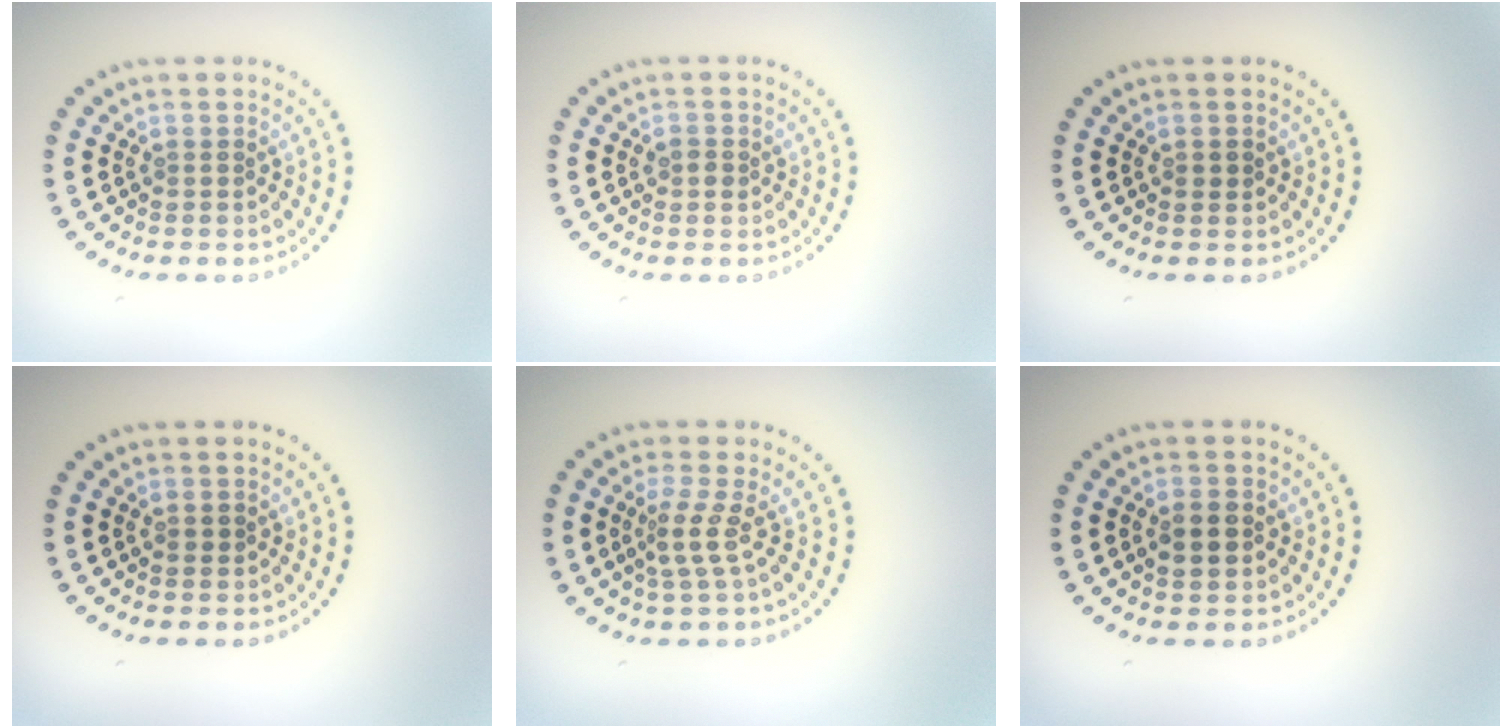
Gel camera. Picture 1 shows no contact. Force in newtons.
{"total": 1.0, "press": 1.0, "slide": 0.1}
{"total": 0.9, "press": 0.8, "slide": 0.2}
{"total": 0.9, "press": 0.8, "slide": 0.2}
{"total": 2.4, "press": 1.5, "slide": 1.9}
{"total": 2.5, "press": 2.4, "slide": 0.2}